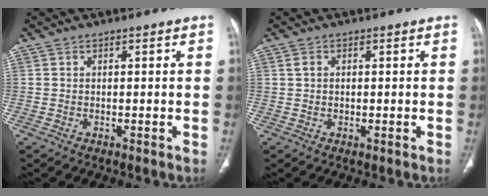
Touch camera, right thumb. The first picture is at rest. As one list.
[{"total": 1.0, "force": [0.3, 0.7, 0.7], "torque": [-0.014, -0.001, 0.005]}]